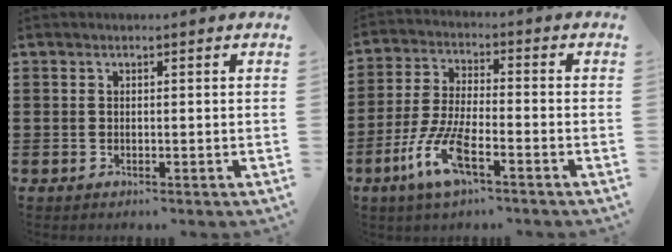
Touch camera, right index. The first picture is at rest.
{"total": 8.8, "force": [-4.5, 2.3, 7.2], "torque": [-0.174, -0.015, -0.089]}